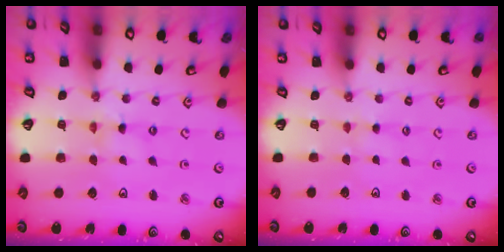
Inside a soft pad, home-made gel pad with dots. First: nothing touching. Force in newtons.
{"total": 1.2, "press": 1.1, "slide": 0.3}